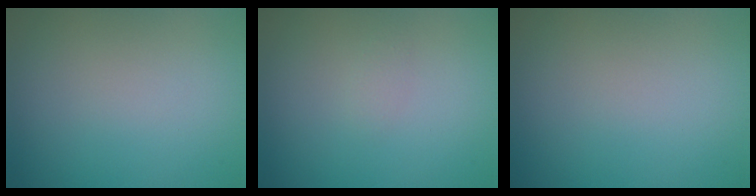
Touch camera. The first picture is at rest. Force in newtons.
{"total": 0.6, "press": 0.6, "slide": 0.1}
{"total": 0.0}